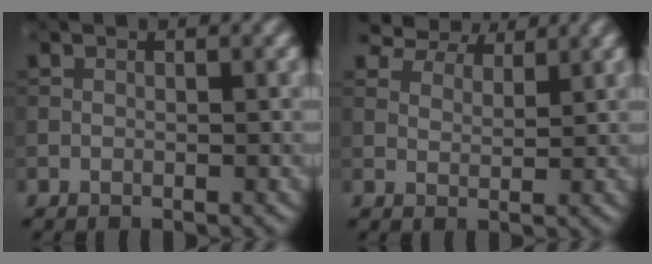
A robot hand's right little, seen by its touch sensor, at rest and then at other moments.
{"total": 7.9, "force": [6.7, 2.6, 3.1], "torque": [-0.070, -0.001, 0.114]}